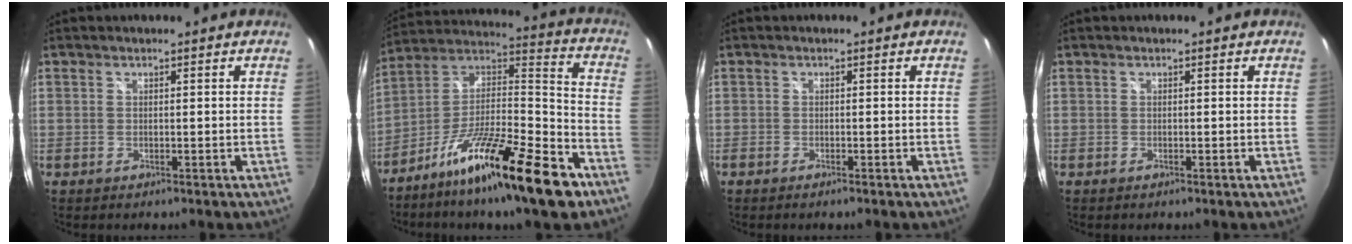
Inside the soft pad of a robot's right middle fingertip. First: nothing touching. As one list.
[{"total": 22.0, "force": [-13.3, 4.2, 17.0], "torque": [-0.284, -0.007, -0.229]}, {"total": 0.9, "force": [-0.8, 0.1, 0.4], "torque": [-0.008, -0.003, -0.016]}, {"total": 0.0}]